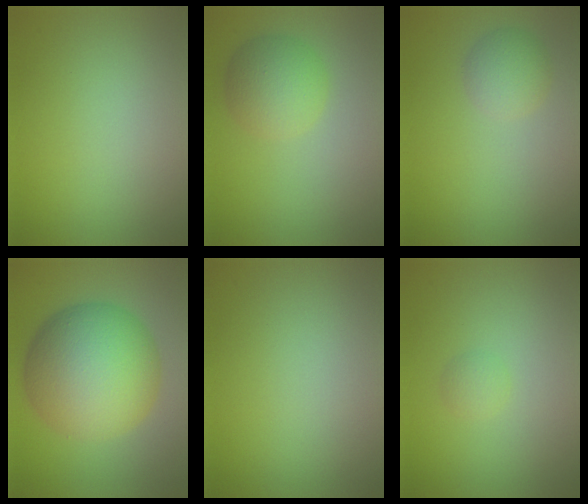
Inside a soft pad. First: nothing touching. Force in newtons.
{"total": 3.6, "press": 3.6, "slide": 0.1}
{"total": 2.2, "press": 2.2, "slide": 0.1}
{"total": 11.7, "press": 11.7, "slide": 0.1}
{"total": 0.0}
{"total": 0.9, "press": 0.9, "slide": 0.1}